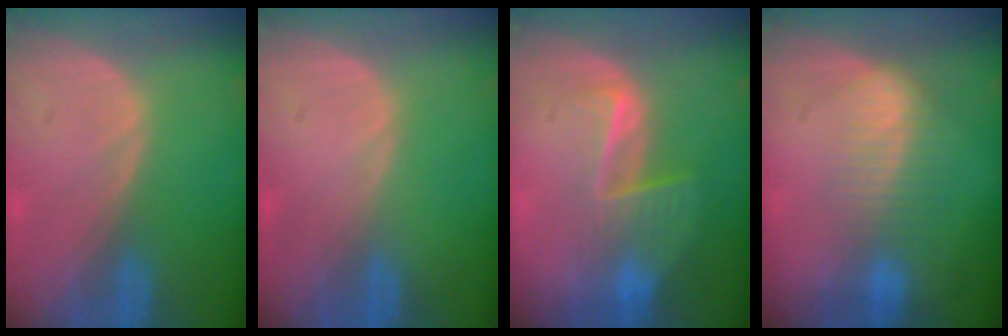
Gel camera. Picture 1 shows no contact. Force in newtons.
{"total": 0.0}
{"total": 7.1, "press": 6.1, "slide": 3.5}
{"total": 7.2, "press": 6.1, "slide": 3.8}